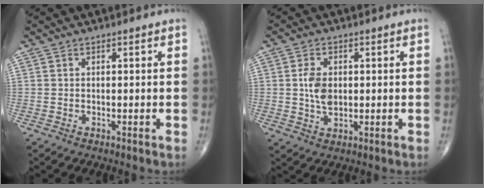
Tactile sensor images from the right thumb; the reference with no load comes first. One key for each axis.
{"total": 5.3, "fx": 0.4, "fy": 3.4, "fz": 4.0, "tx": -0.071, "ty": -0.003, "tz": 0.009}